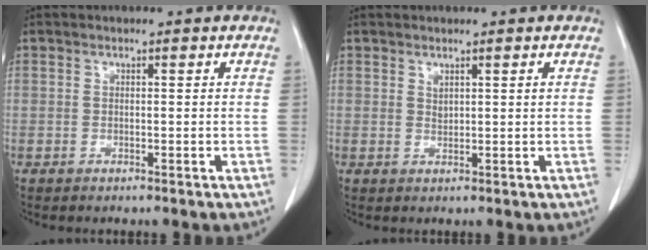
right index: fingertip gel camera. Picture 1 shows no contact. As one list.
[{"total": 1.1, "force": [0.6, 0.2, 1.0], "torque": [-0.021, -0.002, 0.015]}]